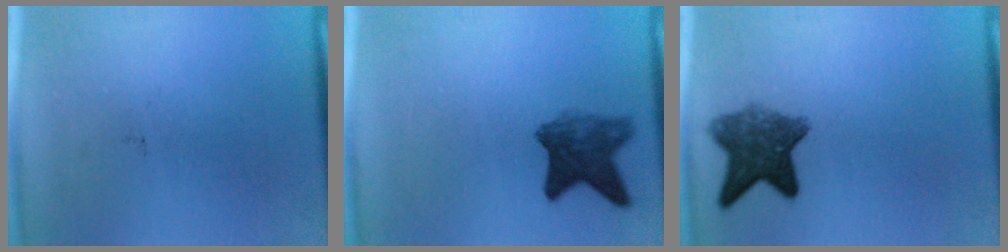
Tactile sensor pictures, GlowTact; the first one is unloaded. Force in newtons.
{"total": 6.1}
{"total": 7.5}